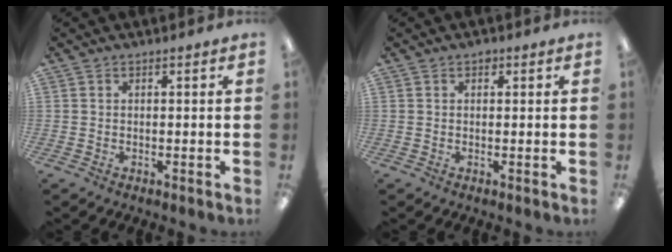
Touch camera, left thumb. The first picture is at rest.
{"total": 1.0, "force": [0.6, 0.8, 0.4], "torque": [0.000, 0.000, 0.008]}